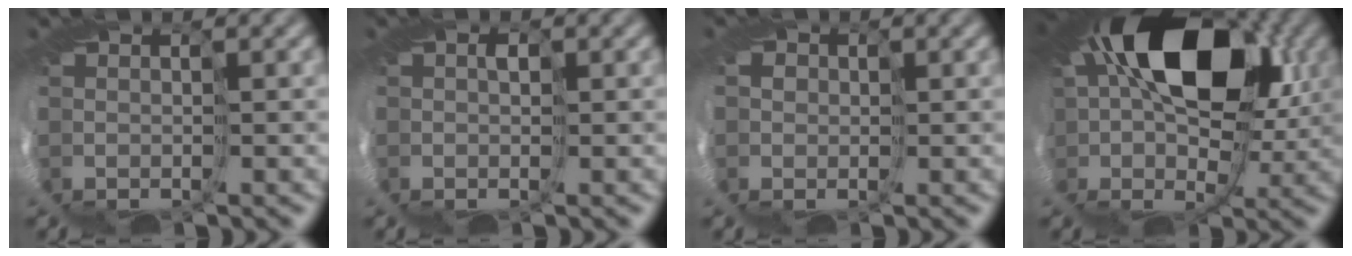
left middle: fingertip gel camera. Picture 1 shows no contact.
{"total": 0.7, "force": [0.2, 0.5, 0.4], "torque": [-0.005, 0.009, 0.003]}
{"total": 4.4, "force": [0.1, 4.1, 1.6], "torque": [-0.028, 0.006, -0.031]}
{"total": 14.8, "force": [5.4, 9.2, 10.3], "torque": [-0.158, 0.010, 0.075]}